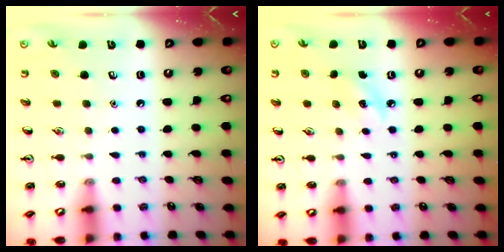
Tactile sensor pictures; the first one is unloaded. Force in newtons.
{"total": 5.3, "press": 5.1, "slide": 1.3}